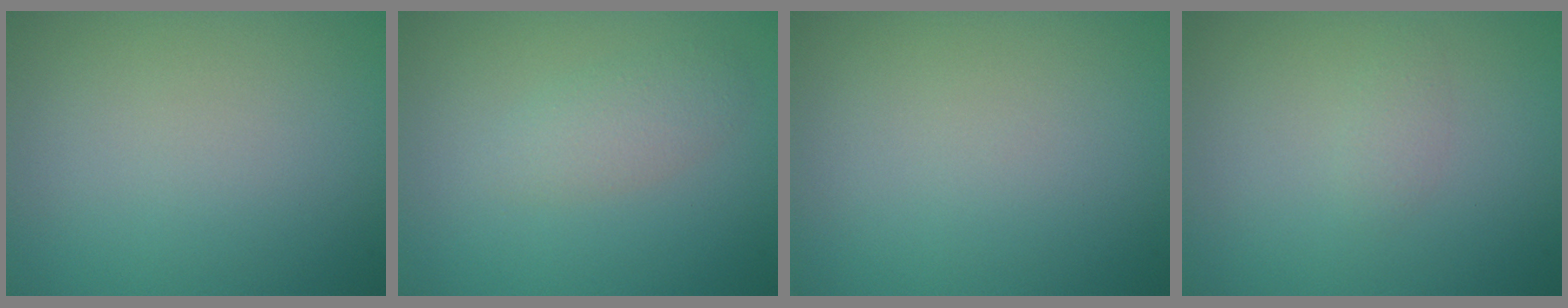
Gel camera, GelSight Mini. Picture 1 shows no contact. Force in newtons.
{"total": 1.9, "press": 1.9, "slide": 0.1}
{"total": 0.0}
{"total": 0.8, "press": 0.8, "slide": 0.0}